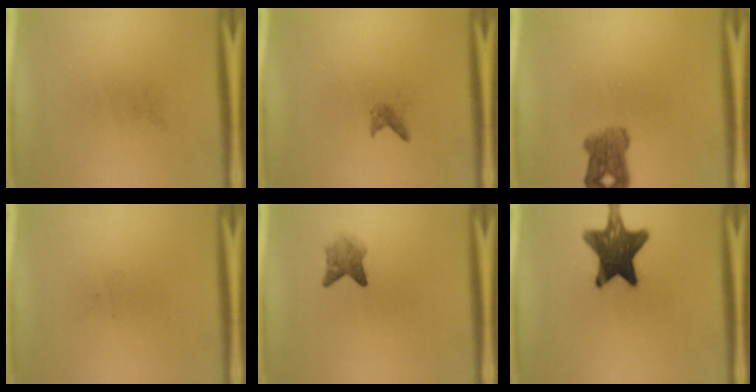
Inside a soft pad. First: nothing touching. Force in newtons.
{"total": 0.9}
{"total": 4.7}
{"total": 0.0}
{"total": 2.8}
{"total": 13.0}